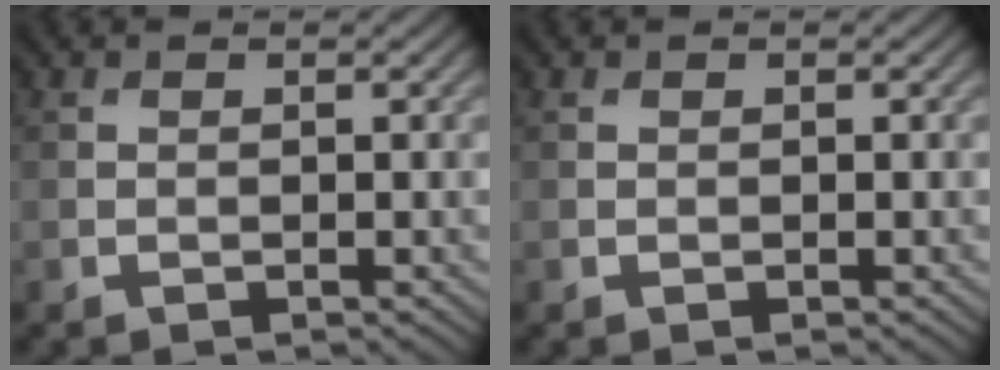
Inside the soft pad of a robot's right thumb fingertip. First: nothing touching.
{"total": 0.0}